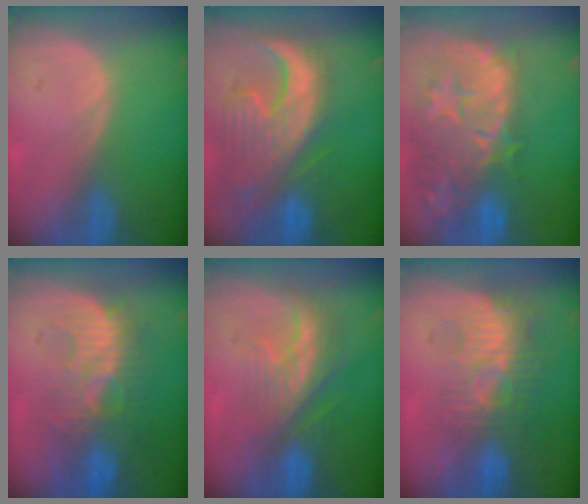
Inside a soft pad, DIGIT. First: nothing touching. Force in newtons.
{"total": 13.6, "press": 11.5, "slide": 7.2}
{"total": 14.7, "press": 11.9, "slide": 8.6}
{"total": 9.1, "press": 8.9, "slide": 1.8}
{"total": 8.3, "press": 7.5, "slide": 3.7}
{"total": 9.4, "press": 8.5, "slide": 4.1}